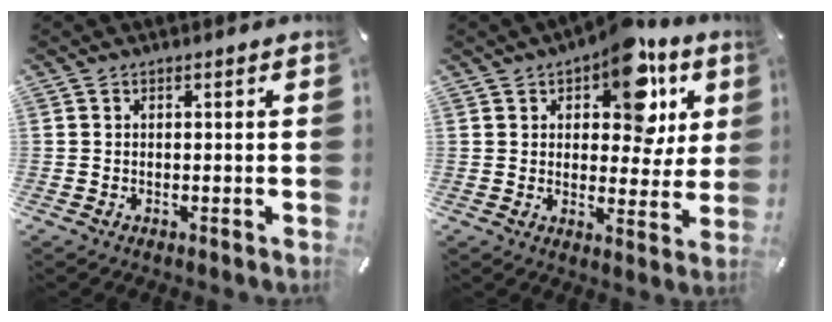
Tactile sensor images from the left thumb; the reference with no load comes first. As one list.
[{"total": 14.4, "force": [7.6, 8.0, 9.2], "torque": [-0.120, -0.036, 0.128]}]